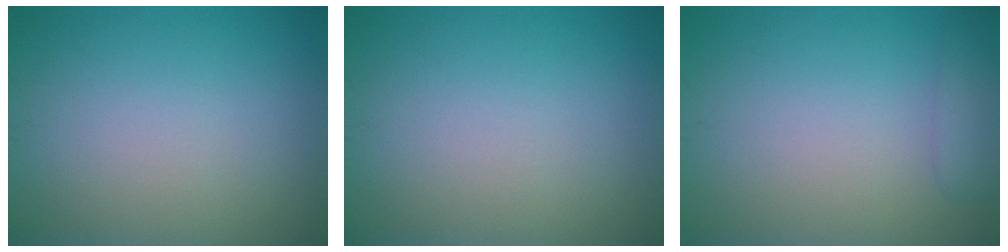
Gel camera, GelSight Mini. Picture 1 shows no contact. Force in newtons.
{"total": 0.0}
{"total": 1.9, "press": 1.9, "slide": 0.1}